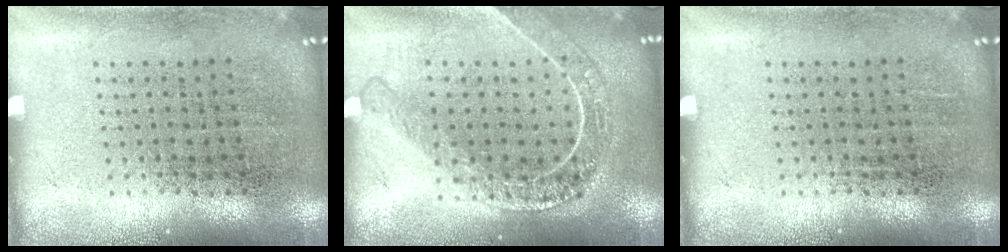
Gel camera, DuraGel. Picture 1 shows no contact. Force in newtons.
{"total": 1.8, "press": 1.6, "slide": 0.8}
{"total": 0.0}